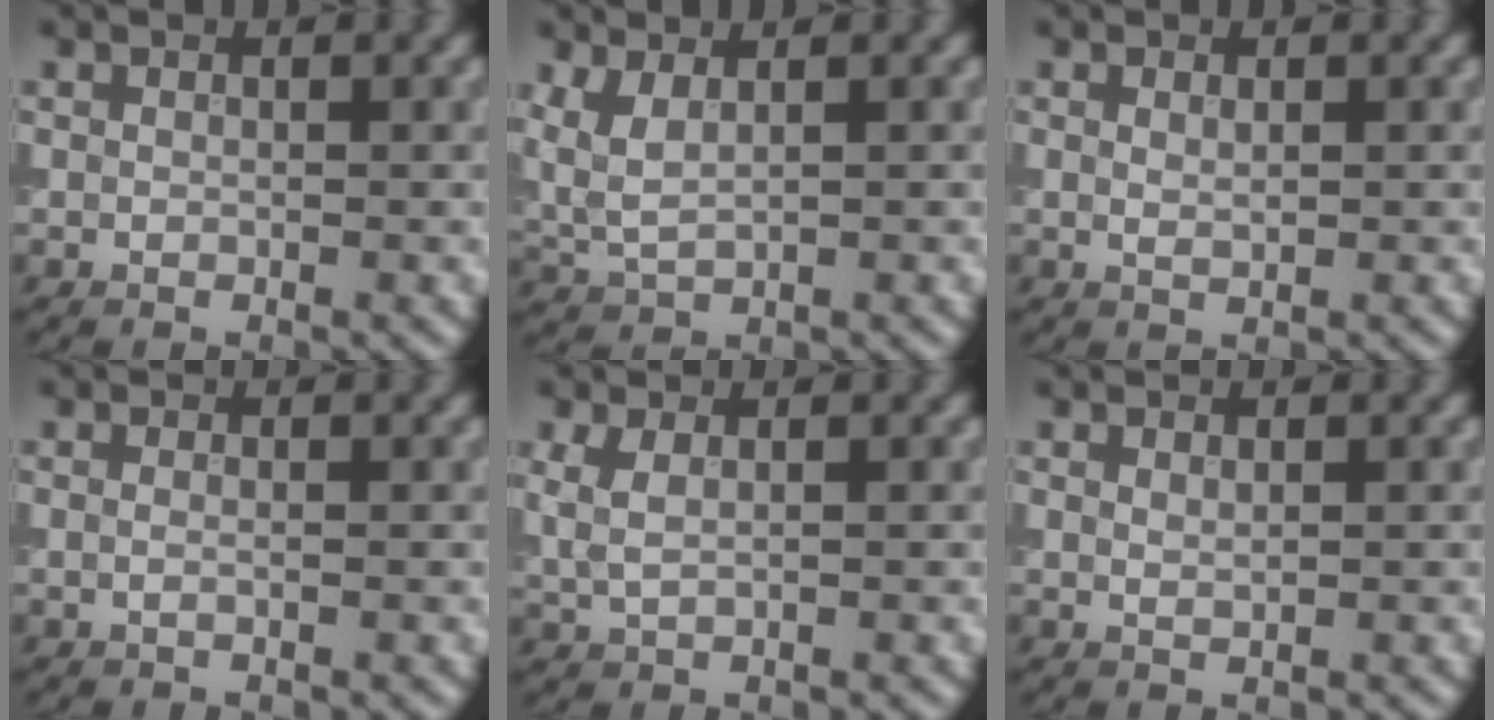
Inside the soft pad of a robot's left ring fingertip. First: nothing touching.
{"total": 2.9, "force": [1.1, 1.3, 2.3], "torque": [-0.061, 0.001, 0.027]}
{"total": 0.9, "force": [0.3, 0.3, 0.8], "torque": [-0.015, 0.000, 0.006]}
{"total": 0.6, "force": [0.0, 0.2, 0.6], "torque": [-0.013, -0.007, -0.003]}
{"total": 2.0, "force": [0.7, 1.0, 1.6], "torque": [-0.038, 0.000, 0.019]}
{"total": 0.6, "force": [0.4, 0.2, 0.5], "torque": [-0.010, -0.001, 0.008]}